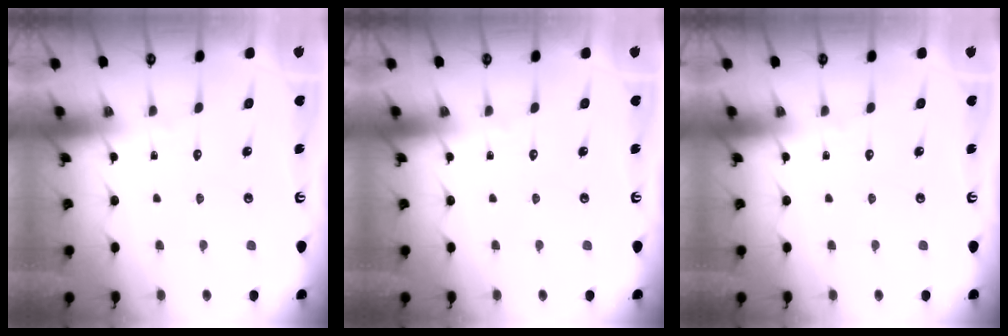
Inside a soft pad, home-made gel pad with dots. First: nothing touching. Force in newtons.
{"total": 0.0}
{"total": 0.0}